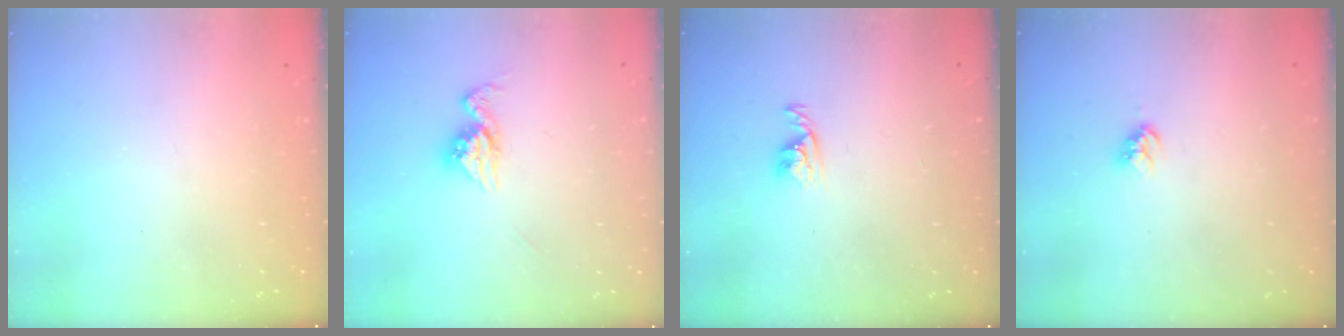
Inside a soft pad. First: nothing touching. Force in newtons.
{"total": 11.1, "press": 11.0, "slide": 0.9}
{"total": 3.3, "press": 3.3, "slide": 0.5}
{"total": 3.9, "press": 3.8, "slide": 0.5}